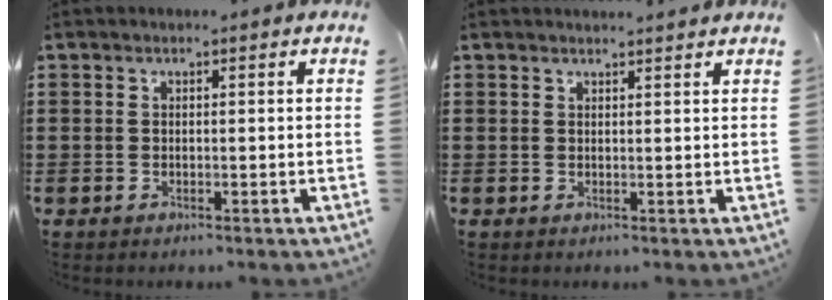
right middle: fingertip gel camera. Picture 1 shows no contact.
{"total": 1.3, "force": [1.2, -0.1, 0.3], "torque": [0.001, -0.005, 0.021]}